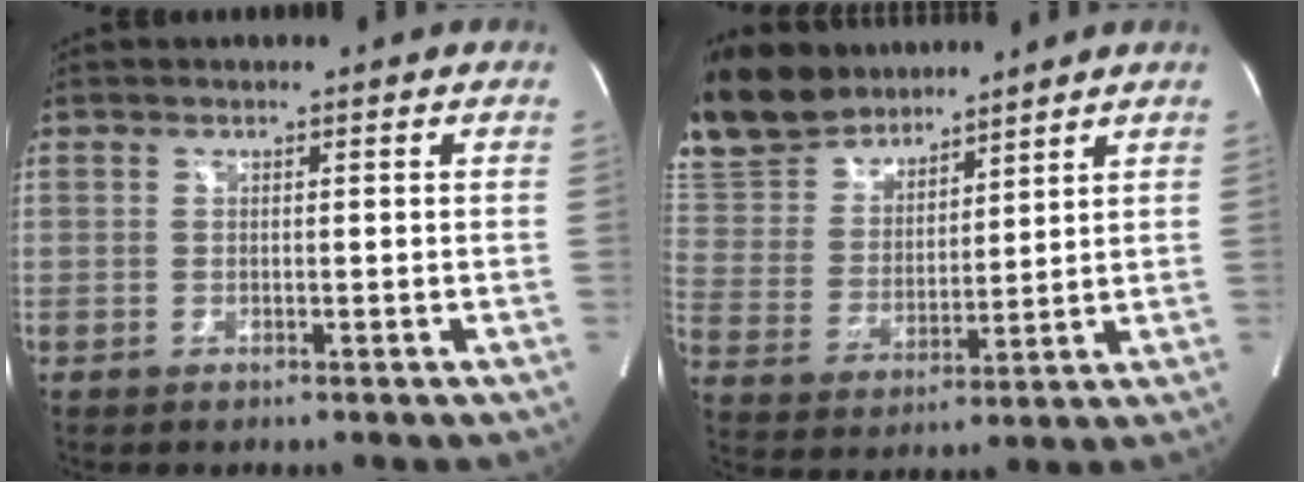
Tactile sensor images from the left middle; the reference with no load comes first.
{"total": 14.3, "force": [12.6, 5.4, 4.1], "torque": [-0.090, 0.024, 0.249]}